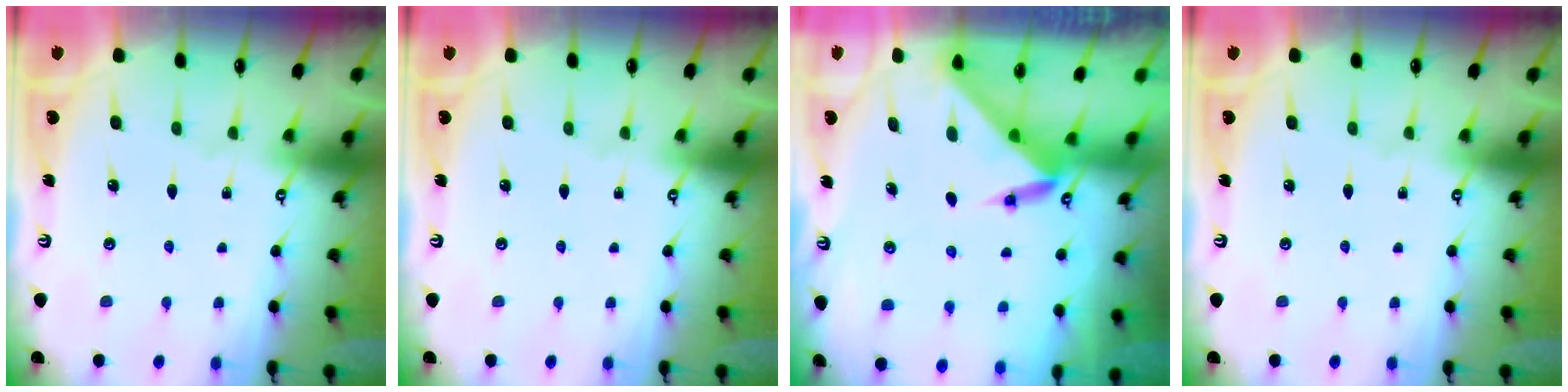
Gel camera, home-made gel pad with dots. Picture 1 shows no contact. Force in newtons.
{"total": 0.0}
{"total": 3.4, "press": 3.4, "slide": 0.1}
{"total": 0.0}